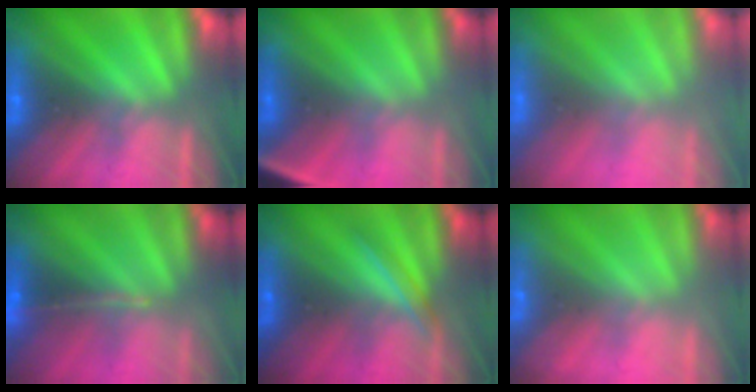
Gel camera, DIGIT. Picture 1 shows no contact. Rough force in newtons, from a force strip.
{"total": 2.7}
{"total": 3.1}
{"total": 1.3}
{"total": 1.9}
{"total": 2.1}